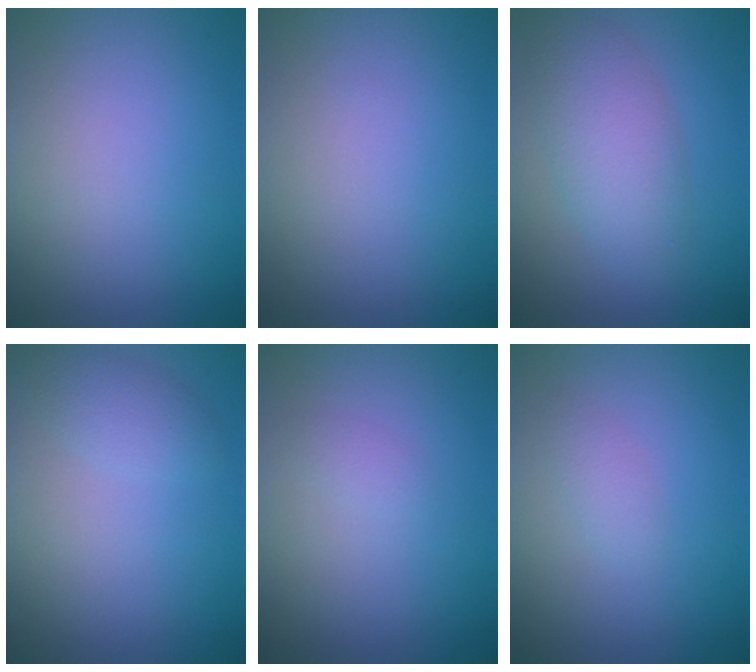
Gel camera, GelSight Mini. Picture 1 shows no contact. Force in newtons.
{"total": 0.0}
{"total": 4.4, "press": 4.4, "slide": 0.3}
{"total": 1.9, "press": 1.9, "slide": 0.1}
{"total": 0.7, "press": 0.7, "slide": 0.0}
{"total": 1.1, "press": 1.1, "slide": 0.0}